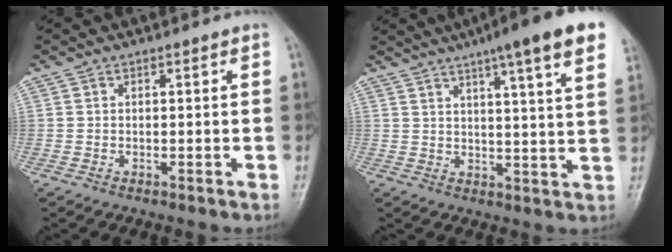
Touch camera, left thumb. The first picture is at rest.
{"total": 16.2, "force": [10.2, 1.7, 12.4], "torque": [-0.164, -0.020, 0.126]}